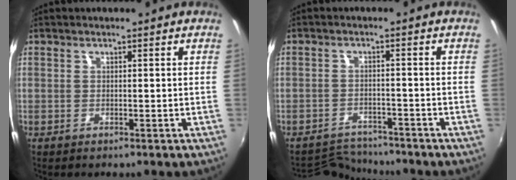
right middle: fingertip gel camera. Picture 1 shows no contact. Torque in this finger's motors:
{"motor_torque": [-0.81, -0.45, -0.14, -0.06]}